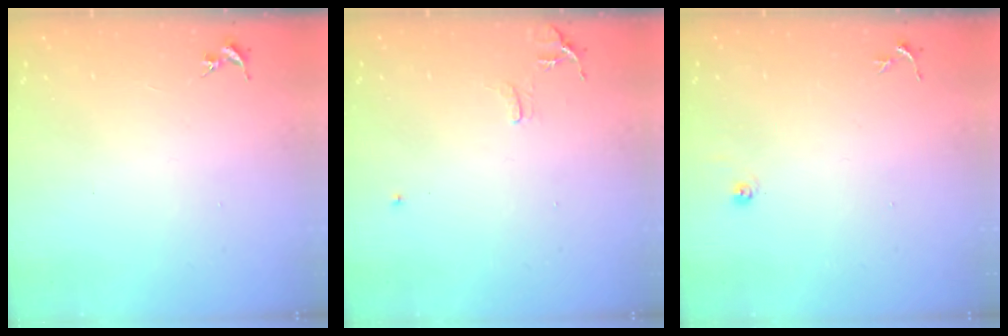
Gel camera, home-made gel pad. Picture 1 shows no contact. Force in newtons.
{"total": 8.1, "press": 8.0, "slide": 0.7}
{"total": 5.1, "press": 5.0, "slide": 0.4}